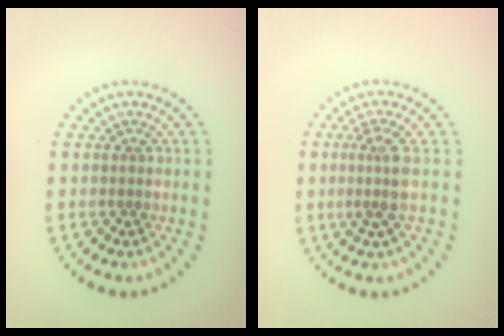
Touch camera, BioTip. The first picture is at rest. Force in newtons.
{"total": 2.4, "press": 1.9, "slide": 1.4}